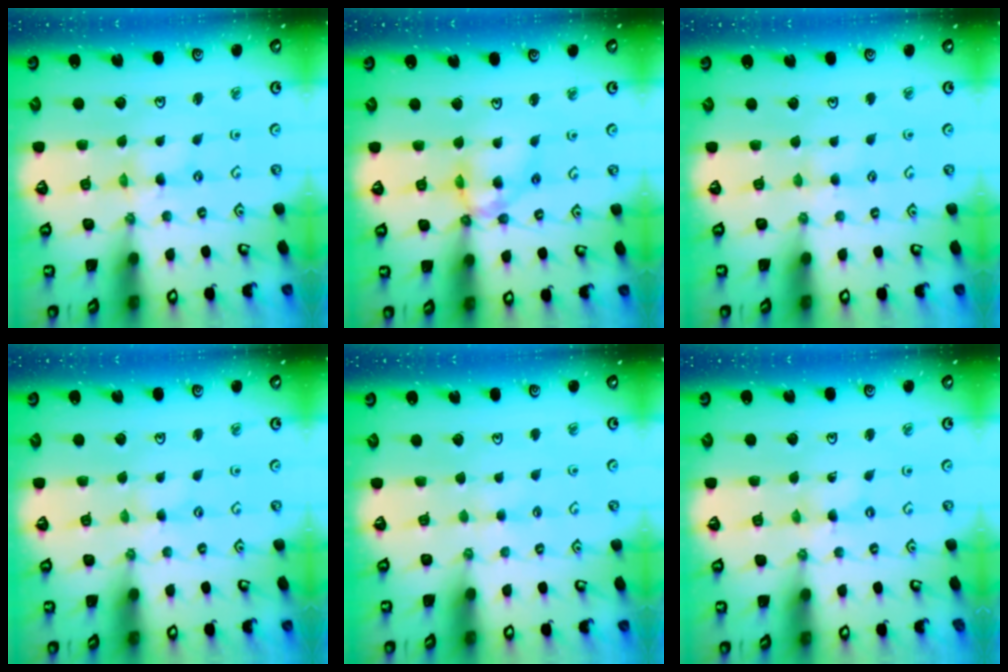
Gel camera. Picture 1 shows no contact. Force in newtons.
{"total": 11.9, "press": 11.8, "slide": 0.9}
{"total": 2.7, "press": 2.7, "slide": 0.4}
{"total": 0.8, "press": 0.8, "slide": 0.1}
{"total": 1.1, "press": 1.1, "slide": 0.3}
{"total": 0.0}